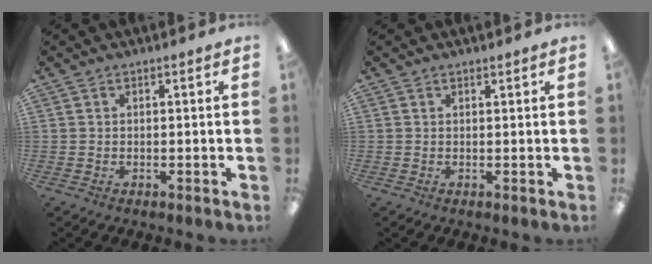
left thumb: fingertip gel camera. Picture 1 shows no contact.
{"total": 0.6, "force": [0.6, 0.1, 0.1], "torque": [-0.004, 0.000, 0.011]}